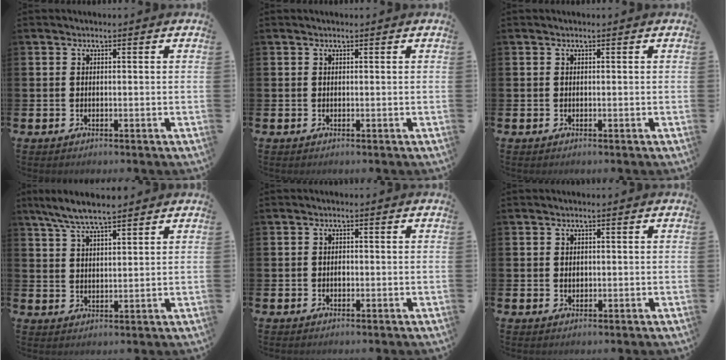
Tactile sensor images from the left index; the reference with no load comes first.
{"total": 0.0}
{"total": 0.0}
{"total": 6.6, "force": [6.0, 0.9, 2.7], "torque": [-0.074, -0.013, 0.110]}
{"total": 0.7, "force": [-0.1, 0.6, 0.4], "torque": [0.003, 0.000, -0.006]}
{"total": 0.9, "force": [0.4, 0.7, 0.4], "torque": [0.001, 0.001, 0.004]}